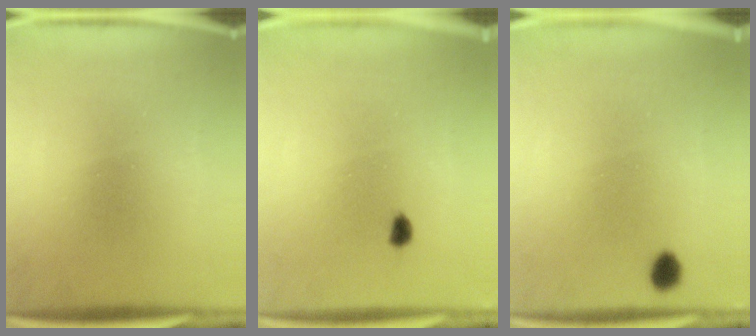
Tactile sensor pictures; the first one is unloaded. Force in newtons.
{"total": 1.7}
{"total": 3.0}